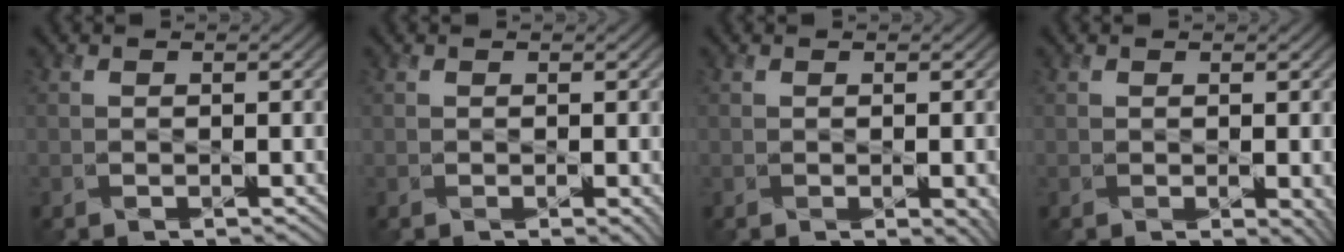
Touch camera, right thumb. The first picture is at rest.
{"total": 1.9, "force": [-0.4, 0.5, 1.8], "torque": [-0.021, -0.001, -0.002]}
{"total": 3.4, "force": [-0.9, 1.2, 3.0], "torque": [-0.030, -0.008, 0.003]}
{"total": 2.9, "force": [-0.6, 0.9, 2.7], "torque": [-0.034, -0.008, 0.002]}